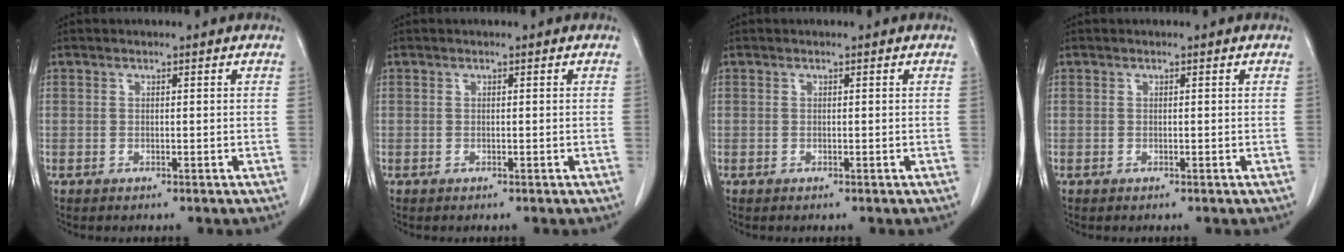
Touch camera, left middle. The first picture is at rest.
{"total": 0.0}
{"total": 0.0}
{"total": 0.0}